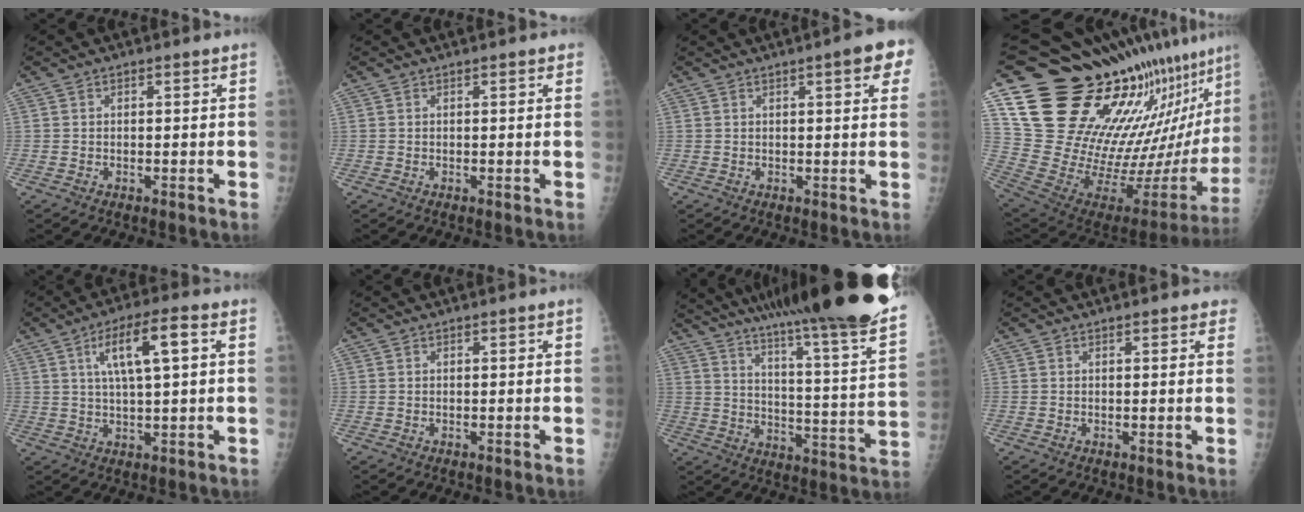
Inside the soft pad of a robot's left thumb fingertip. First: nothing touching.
{"total": 1.1, "force": [0.8, 0.3, 0.6], "torque": [-0.007, 0.000, 0.008]}
{"total": 6.1, "force": [2.9, 1.3, 5.3], "torque": [-0.051, -0.002, 0.030]}
{"total": 31.7, "force": [24.6, 9.5, 17.7], "torque": [-0.258, -0.177, 0.375]}
{"total": 10.1, "force": [3.0, 2.5, 9.3], "torque": [-0.166, 0.008, 0.052]}
{"total": 0.0}
{"total": 30.7, "force": [23.9, 2.2, 19.1], "torque": [-0.273, -0.121, 0.327]}
{"total": 2.3, "force": [1.8, 0.9, 1.1], "torque": [0.005, 0.002, 0.014]}